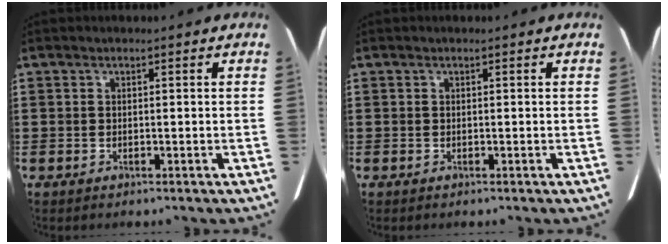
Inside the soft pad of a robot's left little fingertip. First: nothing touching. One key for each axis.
{"total": 0.0}